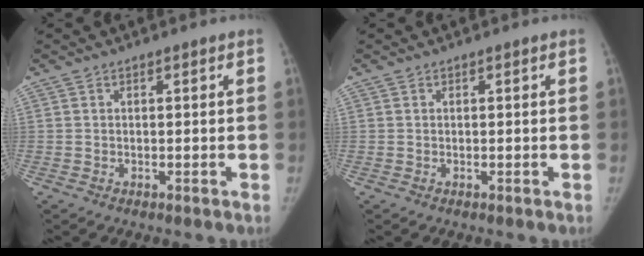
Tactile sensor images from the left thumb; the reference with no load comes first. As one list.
[{"total": 0.0}]